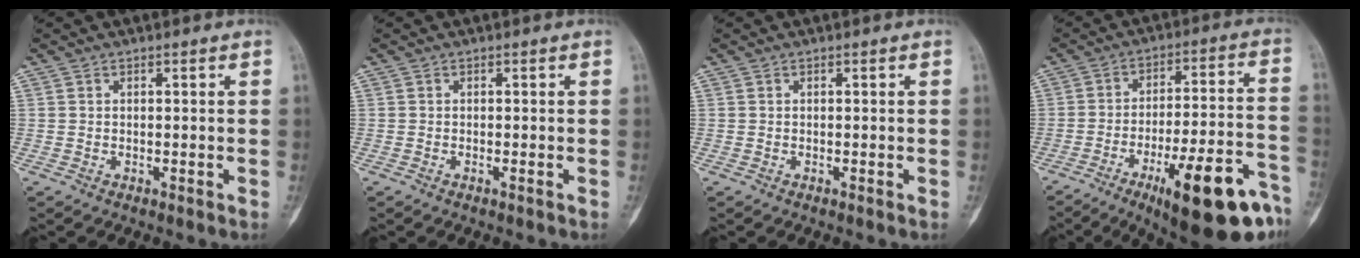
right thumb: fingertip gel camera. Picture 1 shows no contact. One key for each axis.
{"total": 0.0}
{"total": 0.0}
{"total": 22.4, "fx": -12.2, "fy": 5.7, "fz": 17.9, "tx": -0.202, "ty": 0.068, "tz": -0.173}